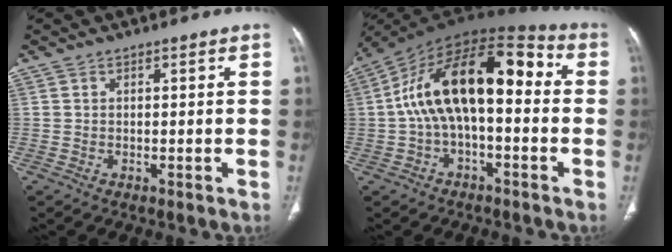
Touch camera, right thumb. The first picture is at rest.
{"total": 18.9, "force": [0.5, 9.3, 16.5], "torque": [-0.262, 0.059, -0.001]}